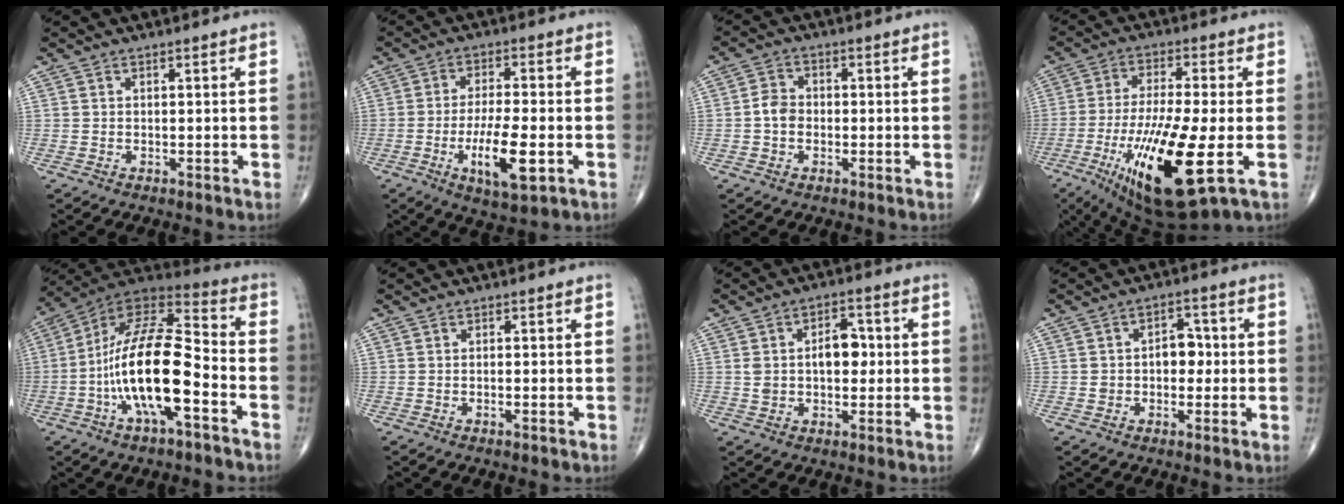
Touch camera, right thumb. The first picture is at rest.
{"total": 10.7, "force": [-3.3, 3.1, 9.7], "torque": [-0.174, -0.002, -0.054]}
{"total": 3.9, "force": [-0.7, 3.1, 2.2], "torque": [-0.031, 0.015, -0.020]}
{"total": 20.0, "force": [-5.8, 4.7, 18.5], "torque": [-0.374, -0.025, -0.088]}
{"total": 19.7, "force": [-6.0, 6.9, 17.5], "torque": [-0.322, 0.059, -0.106]}
{"total": 0.6, "force": [-0.4, 0.0, 0.5], "torque": [-0.010, 0.004, -0.004]}
{"total": 7.8, "force": [0.6, 4.8, 6.0], "torque": [-0.080, 0.020, 0.008]}
{"total": 5.3, "force": [0.0, 3.9, 3.6], "torque": [-0.027, 0.019, -0.006]}